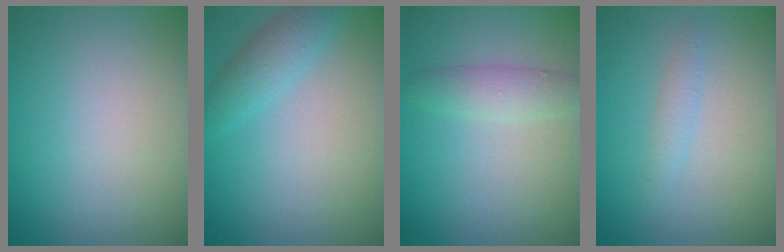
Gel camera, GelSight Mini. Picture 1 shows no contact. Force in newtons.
{"total": 2.7, "press": 2.7, "slide": 0.1}
{"total": 2.4, "press": 2.4, "slide": 0.2}
{"total": 1.2, "press": 1.2, "slide": 0.0}